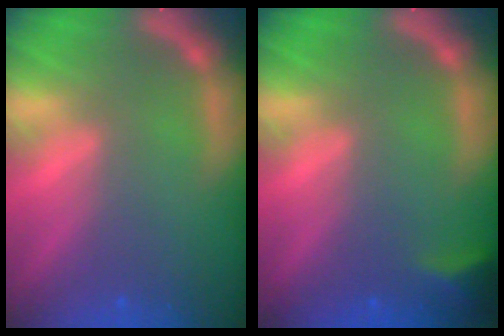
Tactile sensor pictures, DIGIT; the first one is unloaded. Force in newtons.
{"total": 2.4}